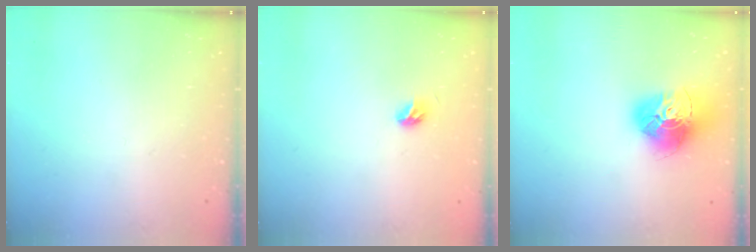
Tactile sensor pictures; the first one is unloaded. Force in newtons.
{"total": 4.0, "press": 3.9, "slide": 1.0}
{"total": 17.4, "press": 17.3, "slide": 1.7}